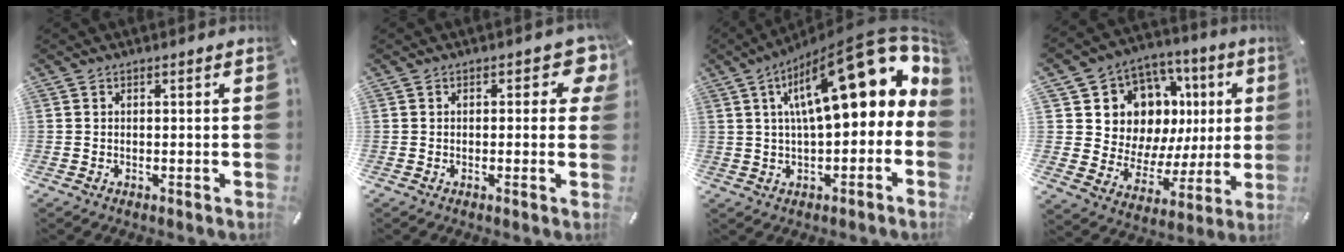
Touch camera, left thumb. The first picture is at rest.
{"total": 4.5, "force": [1.4, 2.6, 3.4], "torque": [-0.030, -0.004, 0.016]}
{"total": 24.9, "force": [8.9, 9.5, 21.2], "torque": [-0.324, -0.050, 0.149]}
{"total": 12.7, "force": [5.7, 10.7, 3.9], "torque": [-0.061, -0.057, 0.119]}